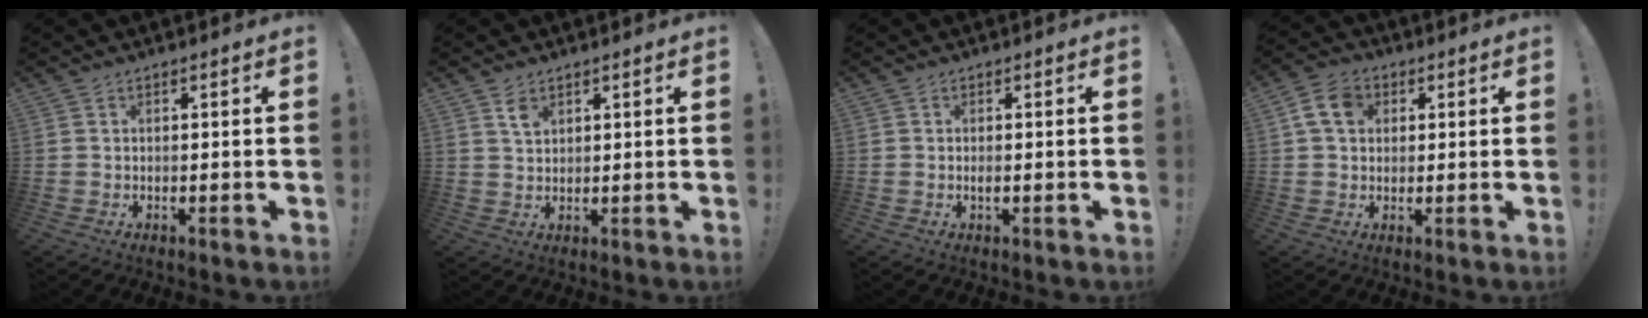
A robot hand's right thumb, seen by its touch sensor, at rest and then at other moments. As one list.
[{"total": 3.6, "force": [2.3, 2.0, 2.0], "torque": [-0.027, -0.012, 0.040]}, {"total": 0.9, "force": [-0.1, 0.1, 0.9], "torque": [-0.009, -0.006, -0.004]}, {"total": 8.7, "force": [2.7, 6.6, 4.9], "torque": [-0.084, 0.005, 0.053]}]